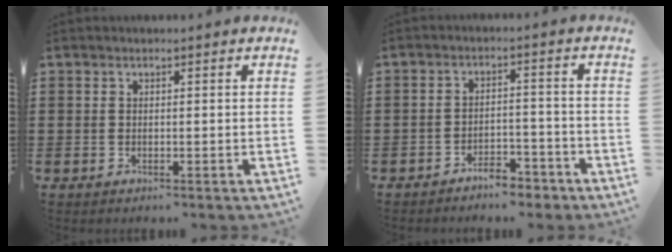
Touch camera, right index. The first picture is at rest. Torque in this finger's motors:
{"motor_torque": [1.08, 1.06, 0.12, 0.02]}